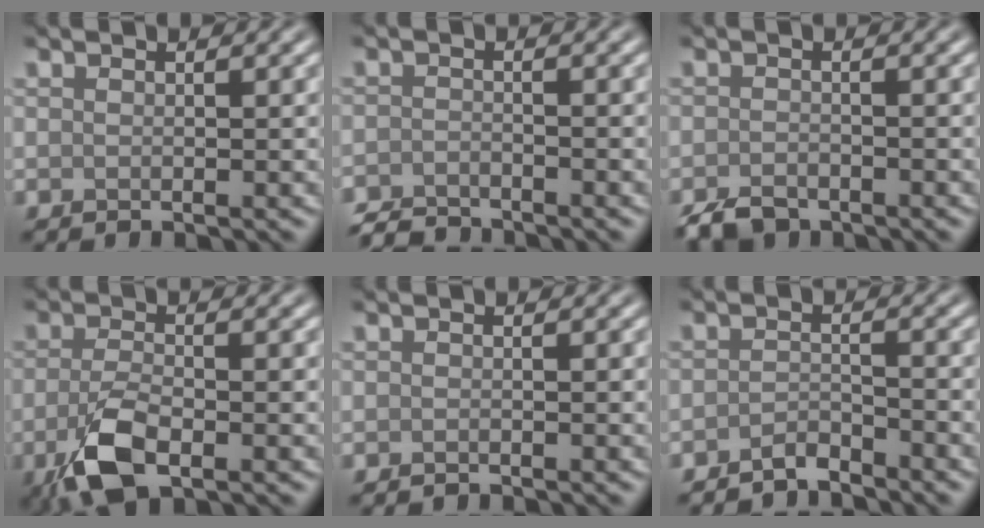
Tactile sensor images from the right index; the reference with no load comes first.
{"total": 2.9, "force": [-2.9, 0.5, 0.5], "torque": [-0.008, -0.005, -0.060]}
{"total": 2.5, "force": [-2.1, 1.1, 0.9], "torque": [-0.016, -0.002, -0.042]}
{"total": 5.2, "force": [-2.1, 2.3, 4.2], "torque": [-0.097, -0.010, -0.044]}
{"total": 0.8, "force": [-0.8, 0.0, 0.2], "torque": [-0.001, -0.003, -0.014]}
{"total": 2.3, "force": [-2.2, 0.3, 0.7], "torque": [-0.010, 0.005, -0.044]}